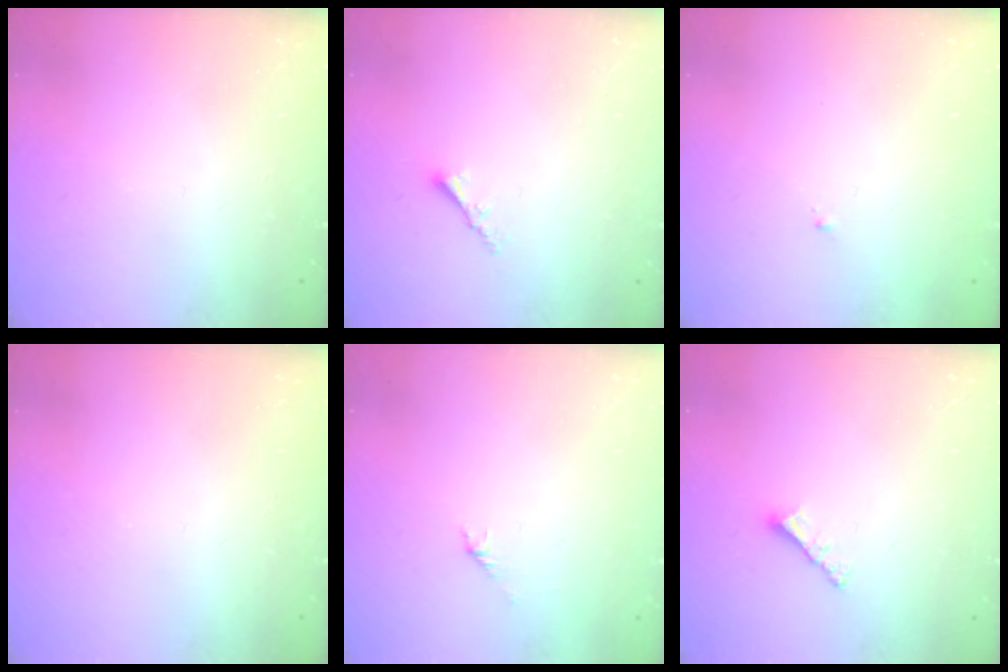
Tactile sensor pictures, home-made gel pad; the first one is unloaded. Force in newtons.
{"total": 2.0, "press": 2.0, "slide": 0.3}
{"total": 0.6, "press": 0.6, "slide": 0.2}
{"total": 0.0}
{"total": 1.5, "press": 1.4, "slide": 0.5}
{"total": 2.9, "press": 2.9, "slide": 0.3}